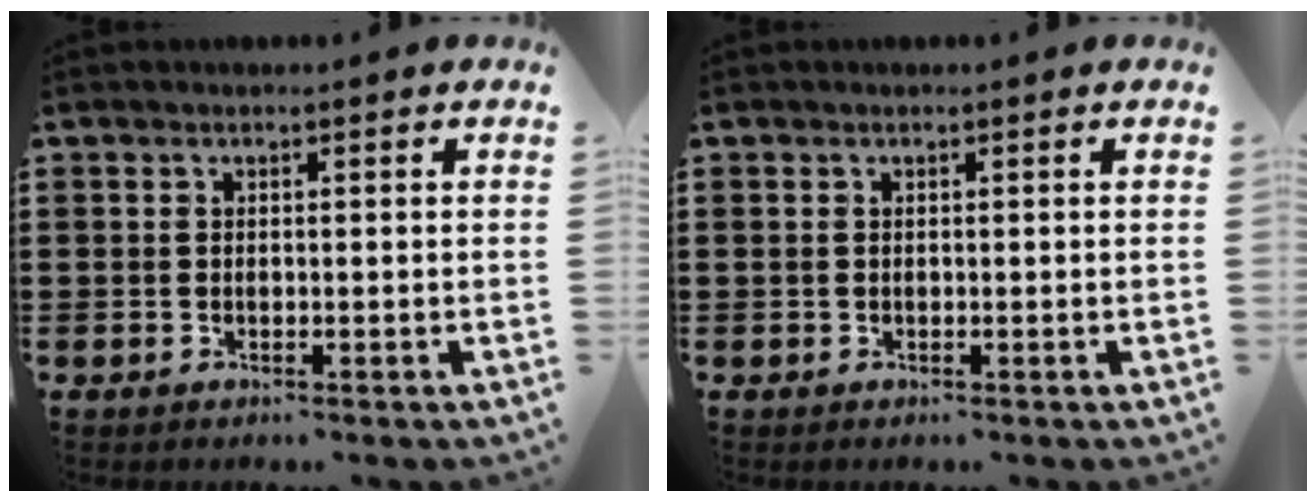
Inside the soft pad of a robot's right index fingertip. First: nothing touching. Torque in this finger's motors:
{"motor_torque": [-0.36, 0.46, -0.01, -0.01]}